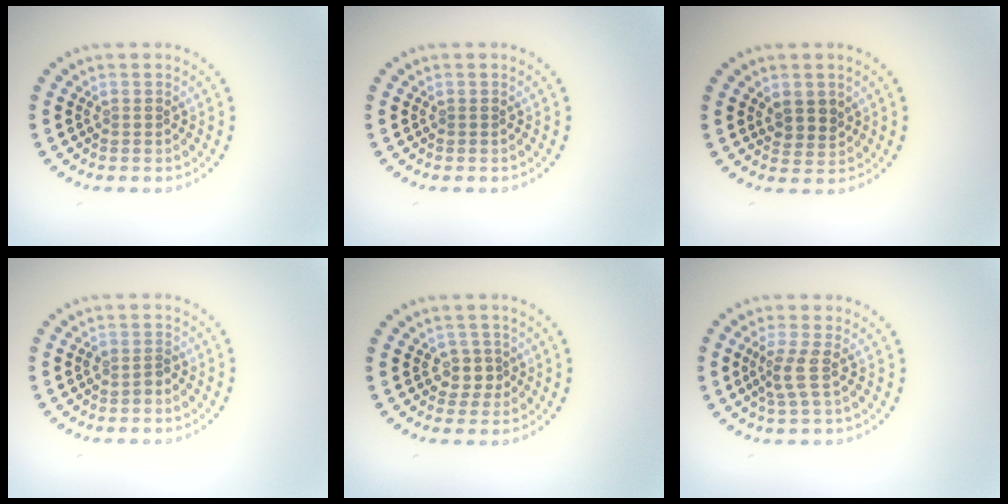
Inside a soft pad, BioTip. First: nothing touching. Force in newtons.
{"total": 0.0}
{"total": 2.2, "press": 2.0, "slide": 1.0}
{"total": 1.1, "press": 0.8, "slide": 0.7}
{"total": 1.6, "press": 1.2, "slide": 1.0}
{"total": 2.2, "press": 1.6, "slide": 1.5}